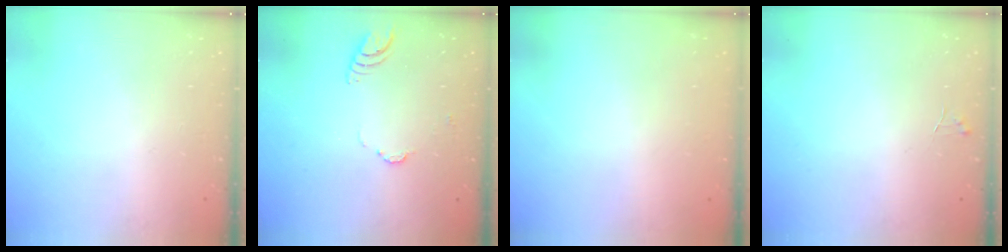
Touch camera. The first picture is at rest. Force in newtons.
{"total": 4.0, "press": 4.0, "slide": 0.3}
{"total": 0.0}
{"total": 3.7, "press": 3.7, "slide": 0.4}